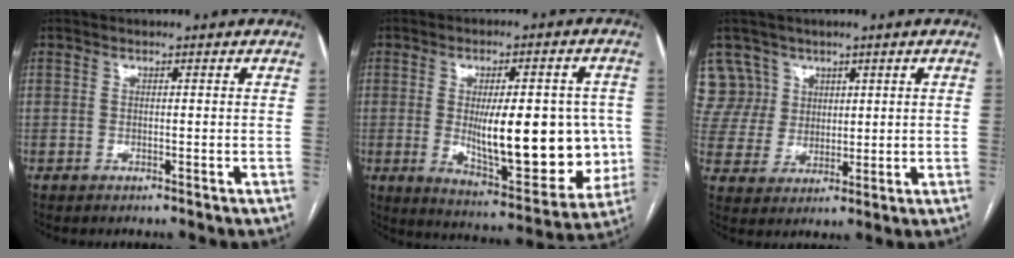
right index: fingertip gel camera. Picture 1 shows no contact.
{"total": 18.1, "force": [-1.1, 6.1, 17.0], "torque": [-0.233, -0.003, 0.004]}
{"total": 7.7, "force": [4.3, 6.4, -0.5], "torque": [0.010, 0.020, 0.095]}